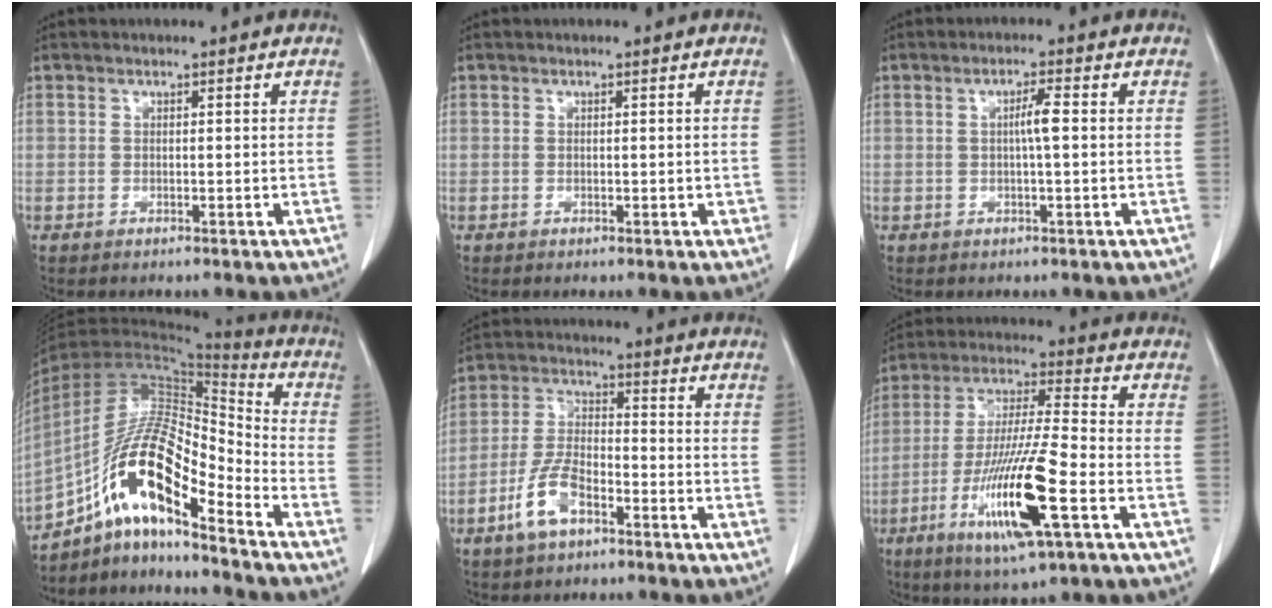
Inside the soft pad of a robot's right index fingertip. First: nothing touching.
{"total": 0.7, "force": [0.0, 0.4, 0.6], "torque": [-0.007, 0.001, 0.001]}
{"total": 2.8, "force": [0.1, 0.0, 2.8], "torque": [-0.050, 0.001, 0.002]}
{"total": 16.5, "force": [-9.6, 3.6, 12.9], "torque": [-0.245, 0.024, -0.167]}
{"total": 7.9, "force": [-4.5, 3.1, 5.7], "torque": [-0.129, 0.004, -0.088]}
{"total": 16.4, "force": [-6.2, 1.0, 15.1], "torque": [-0.298, -0.023, -0.110]}